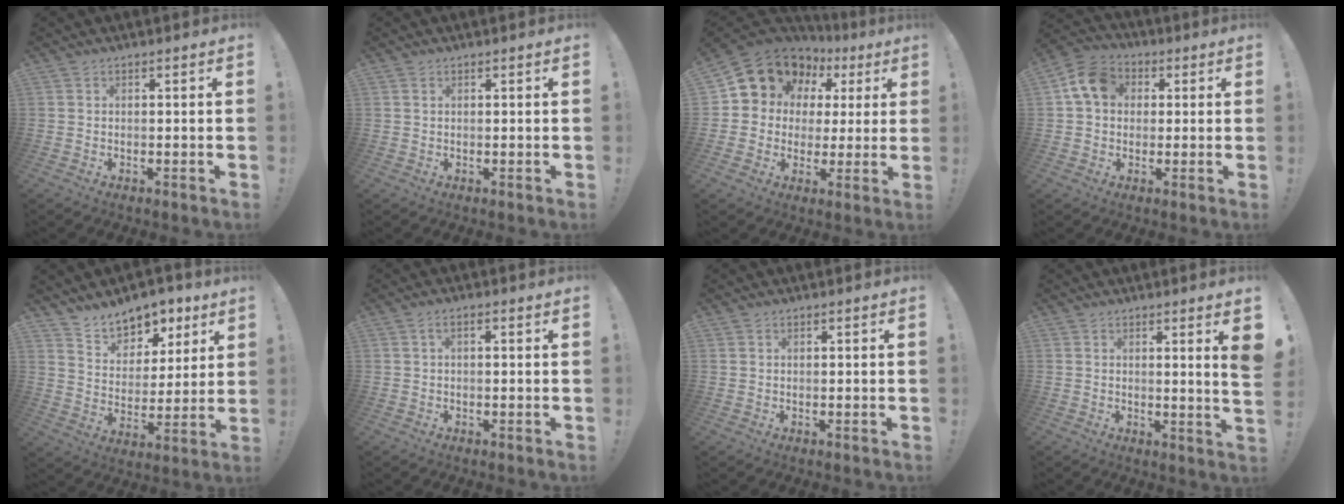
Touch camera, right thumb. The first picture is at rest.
{"total": 0.6, "force": [0.3, 0.5, 0.3], "torque": [0.002, -0.001, 0.004]}
{"total": 12.1, "force": [6.6, 9.5, 3.8], "torque": [-0.059, -0.051, 0.133]}
{"total": 10.9, "force": [3.0, 8.5, 6.0], "torque": [-0.091, 0.008, 0.062]}
{"total": 10.5, "force": [8.5, 5.7, 2.3], "torque": [-0.033, -0.068, 0.161]}
{"total": 1.5, "force": [-0.3, 0.5, 1.4], "torque": [-0.026, 0.006, -0.007]}
{"total": 0.6, "force": [0.4, 0.3, 0.2], "torque": [-0.006, 0.002, 0.009]}
{"total": 5.6, "force": [1.9, -0.6, 5.2], "torque": [-0.065, -0.024, 0.028]}